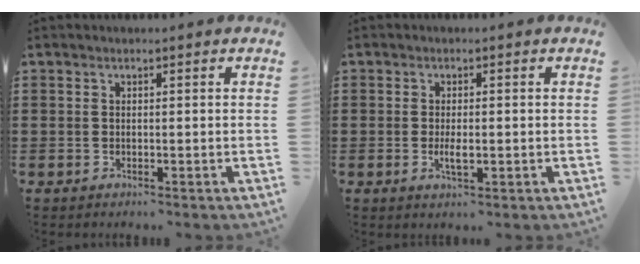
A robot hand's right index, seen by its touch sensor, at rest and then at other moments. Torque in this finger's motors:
{"motor_torque": [0.31, 0.30, 0.16, 0.03]}